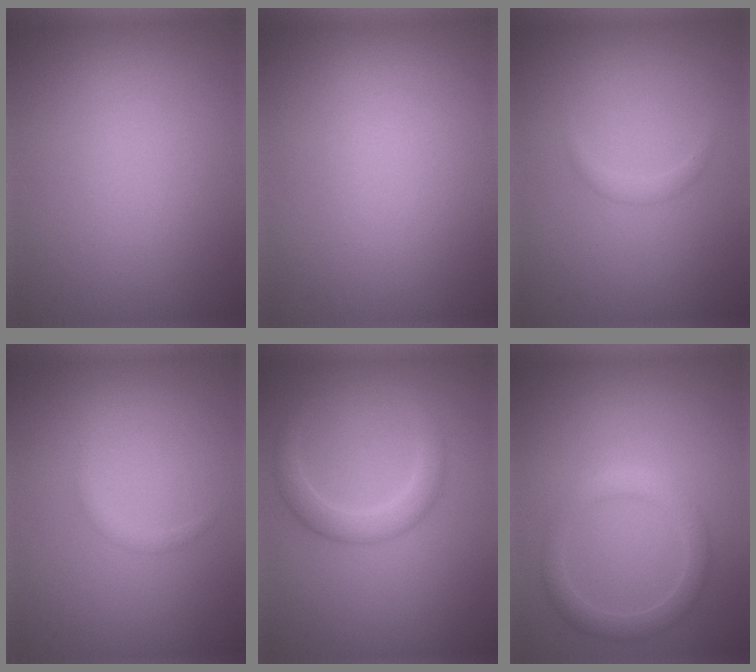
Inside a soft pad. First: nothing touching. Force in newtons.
{"total": 0.0}
{"total": 0.8, "press": 0.8, "slide": 0.0}
{"total": 0.7, "press": 0.7, "slide": 0.1}
{"total": 2.6, "press": 2.6, "slide": 0.0}
{"total": 2.5, "press": 2.5, "slide": 0.1}